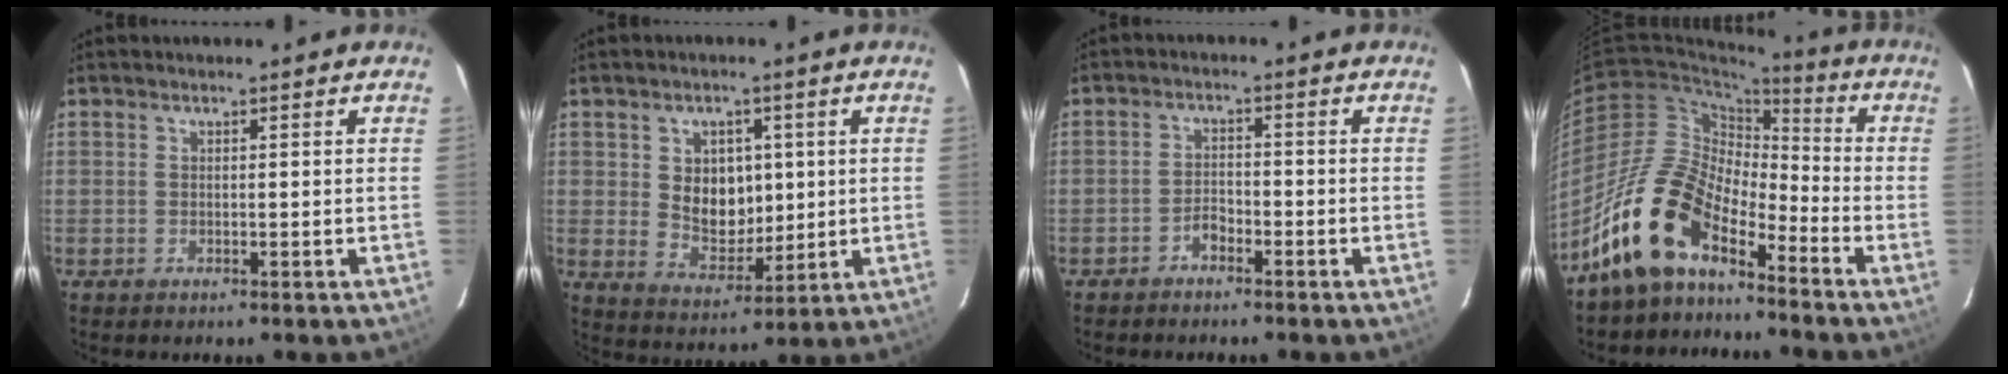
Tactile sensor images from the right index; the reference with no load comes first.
{"total": 8.5, "force": [1.4, 6.6, 5.2], "torque": [-0.091, 0.001, 0.041]}
{"total": 2.6, "force": [-2.2, 1.1, 0.9], "torque": [-0.025, 0.008, -0.036]}
{"total": 14.4, "force": [-10.7, 6.0, 7.7], "torque": [-0.138, 0.018, -0.214]}